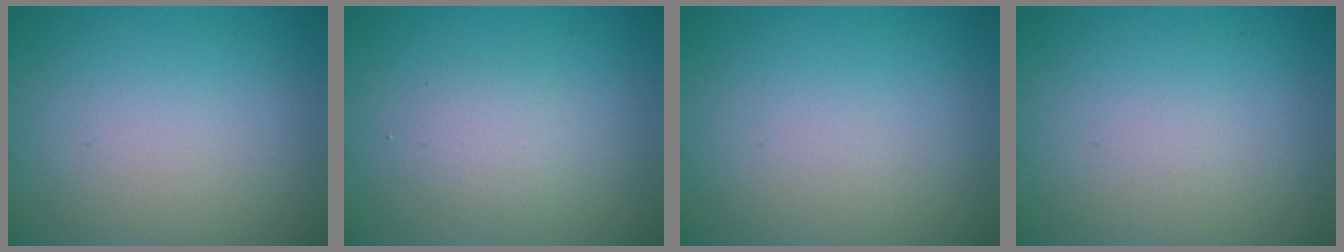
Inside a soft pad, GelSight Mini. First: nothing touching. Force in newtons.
{"total": 1.8, "press": 1.8, "slide": 0.0}
{"total": 0.0}
{"total": 0.0}